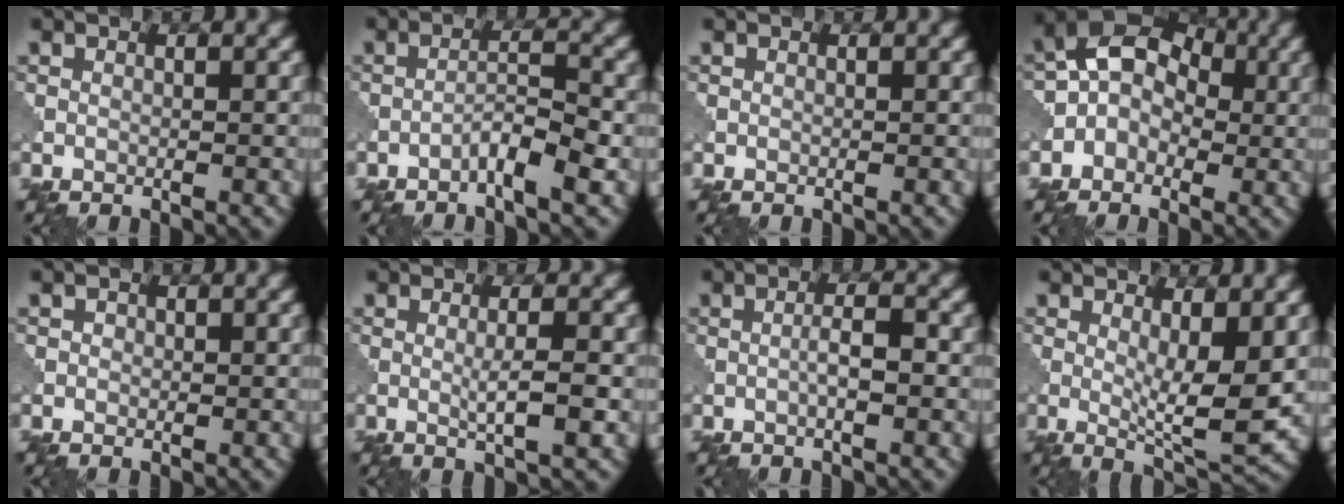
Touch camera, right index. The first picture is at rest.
{"total": 3.0, "force": [-1.8, 0.3, 2.4], "torque": [-0.040, 0.012, -0.038]}
{"total": 0.0}
{"total": 6.5, "force": [-0.1, 5.0, 4.1], "torque": [-0.045, 0.036, -0.030]}
{"total": 0.7, "force": [0.1, 0.6, 0.2], "torque": [-0.001, -0.004, 0.000]}
{"total": 2.9, "force": [-0.1, 0.4, 2.8], "torque": [-0.046, -0.002, -0.003]}
{"total": 2.2, "force": [-0.4, 0.4, 2.2], "torque": [-0.039, 0.003, -0.010]}
{"total": 5.8, "force": [0.6, 1.3, 5.6], "torque": [-0.088, -0.016, 0.013]}